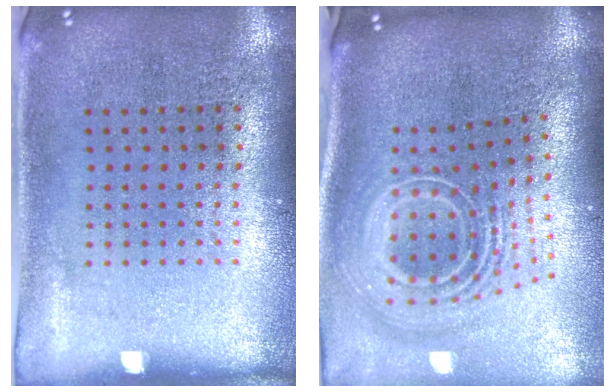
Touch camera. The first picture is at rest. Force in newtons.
{"total": 2.9, "press": 1.9, "slide": 2.2}